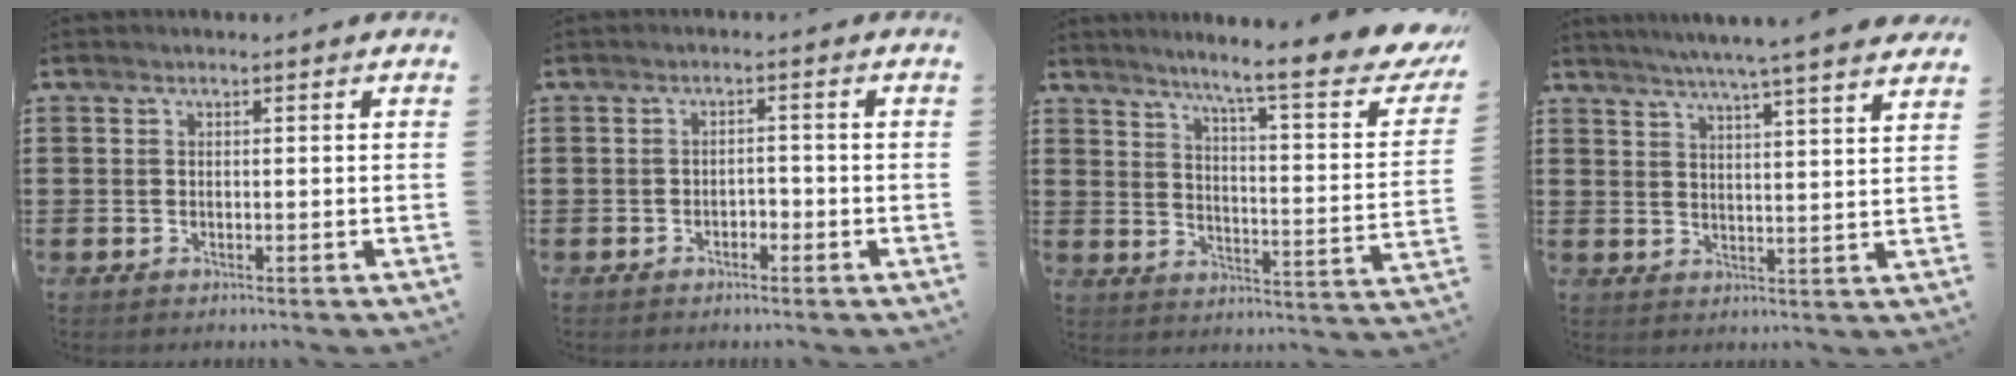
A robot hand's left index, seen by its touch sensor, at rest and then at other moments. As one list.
[{"total": 1.6, "force": [-1.3, 0.7, 0.4], "torque": [-0.015, 0.001, -0.031]}, {"total": 8.6, "force": [6.7, -0.1, 5.4], "torque": [-0.098, -0.058, 0.098]}, {"total": 4.9, "force": [4.5, -0.9, 1.7], "torque": [-0.050, -0.025, 0.075]}]